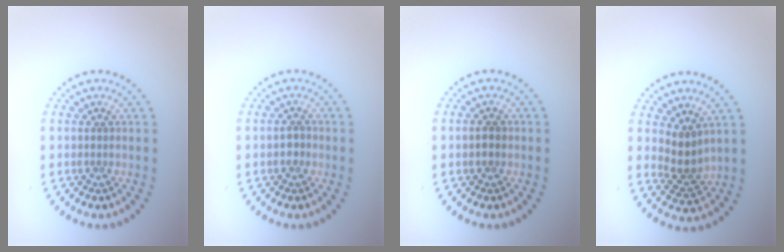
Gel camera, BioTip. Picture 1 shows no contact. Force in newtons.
{"total": 1.1, "press": 1.0, "slide": 0.4}
{"total": 1.3, "press": 1.3, "slide": 0.3}
{"total": 2.5, "press": 1.9, "slide": 1.6}